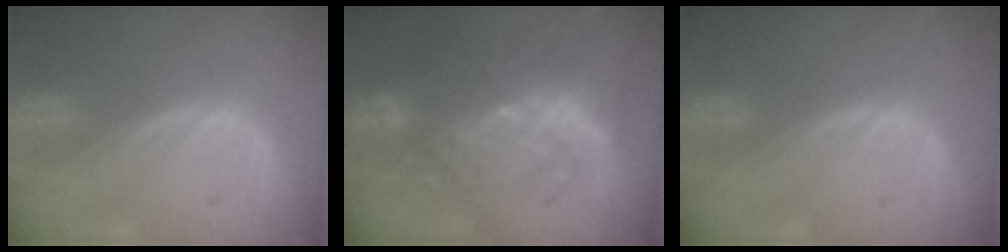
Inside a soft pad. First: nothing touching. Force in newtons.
{"total": 9.6, "press": 9.0, "slide": 3.1}
{"total": 0.0}